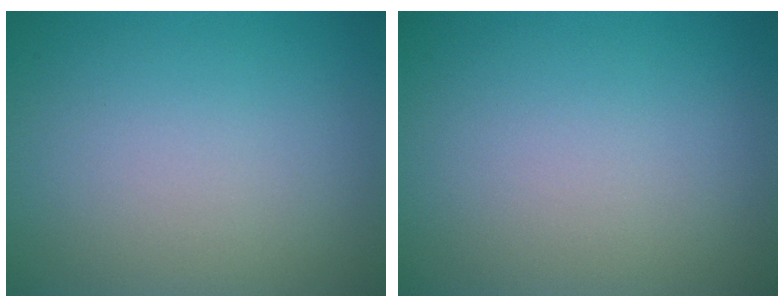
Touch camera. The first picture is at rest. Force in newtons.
{"total": 0.0}